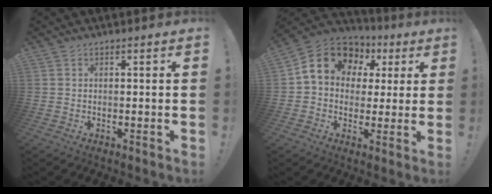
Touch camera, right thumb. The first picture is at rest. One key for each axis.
{"total": 14.5, "fx": 5.5, "fy": 11.1, "fz": 7.6, "tx": -0.107, "ty": -0.019, "tz": 0.105}